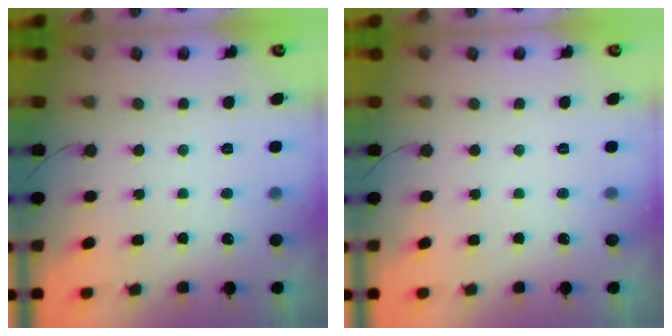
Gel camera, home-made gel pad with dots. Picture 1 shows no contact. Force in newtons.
{"total": 0.0}